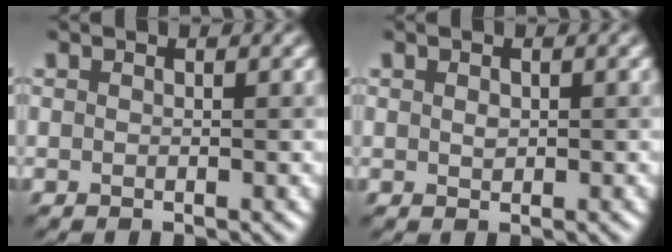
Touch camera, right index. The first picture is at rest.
{"total": 0.0}